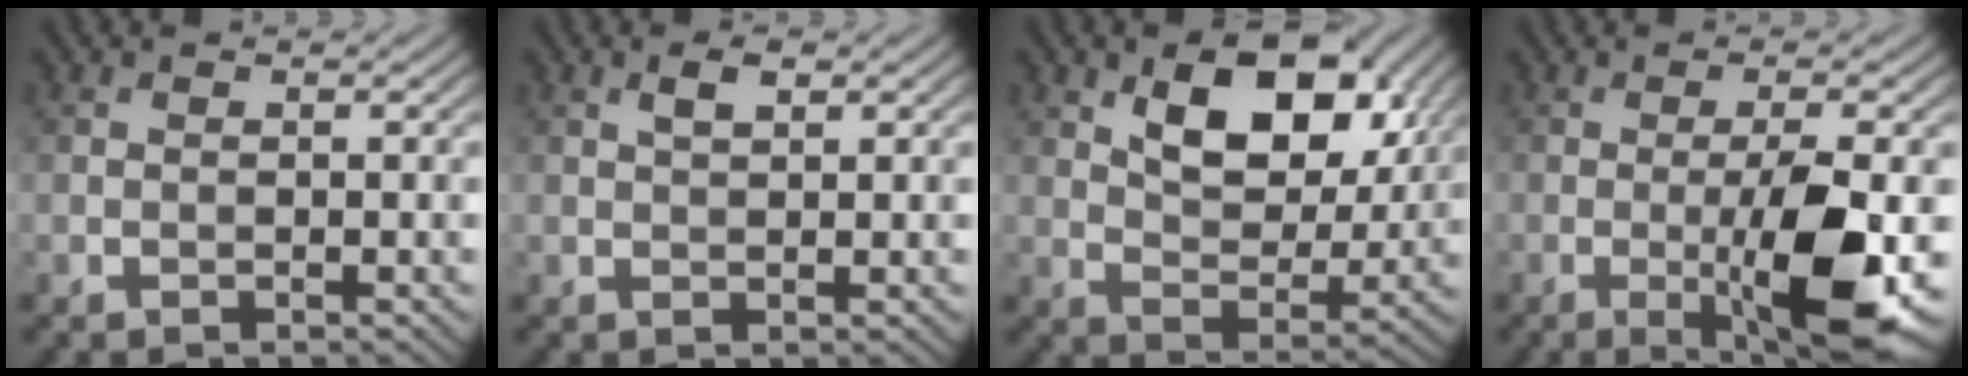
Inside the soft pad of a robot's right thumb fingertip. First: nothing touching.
{"total": 1.8, "force": [0.8, 0.6, 1.4], "torque": [-0.031, 0.002, 0.015]}
{"total": 11.1, "force": [4.8, 6.2, 7.9], "torque": [-0.133, -0.002, 0.080]}
{"total": 9.7, "force": [-2.3, 1.8, 9.2], "torque": [-0.147, -0.003, -0.036]}